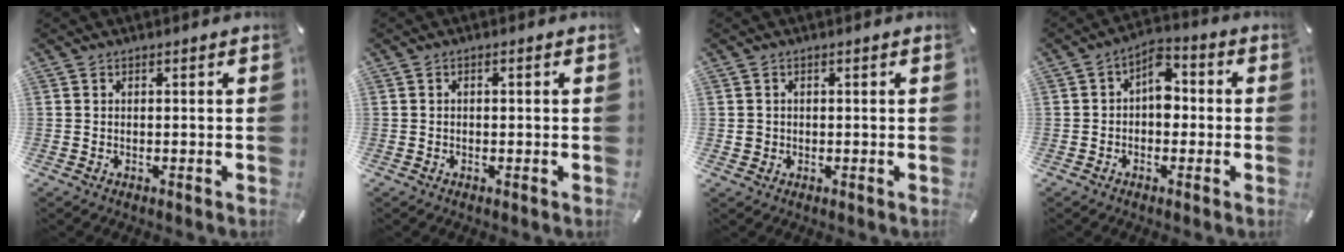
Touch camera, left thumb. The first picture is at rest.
{"total": 0.6, "force": [-0.1, 0.2, 0.6], "torque": [-0.011, 0.001, -0.002]}
{"total": 1.5, "force": [0.2, 1.5, -0.2], "torque": [0.003, 0.007, 0.001]}
{"total": 6.3, "force": [-0.3, 4.2, 4.7], "torque": [-0.066, 0.007, -0.011]}